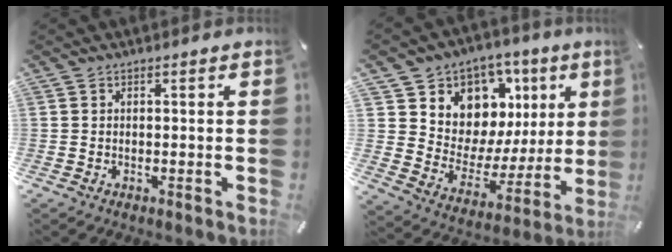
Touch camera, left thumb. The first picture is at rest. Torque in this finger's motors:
{"motor_torque": [1.28, 1.73, 1.66, -1.11, 0.12]}